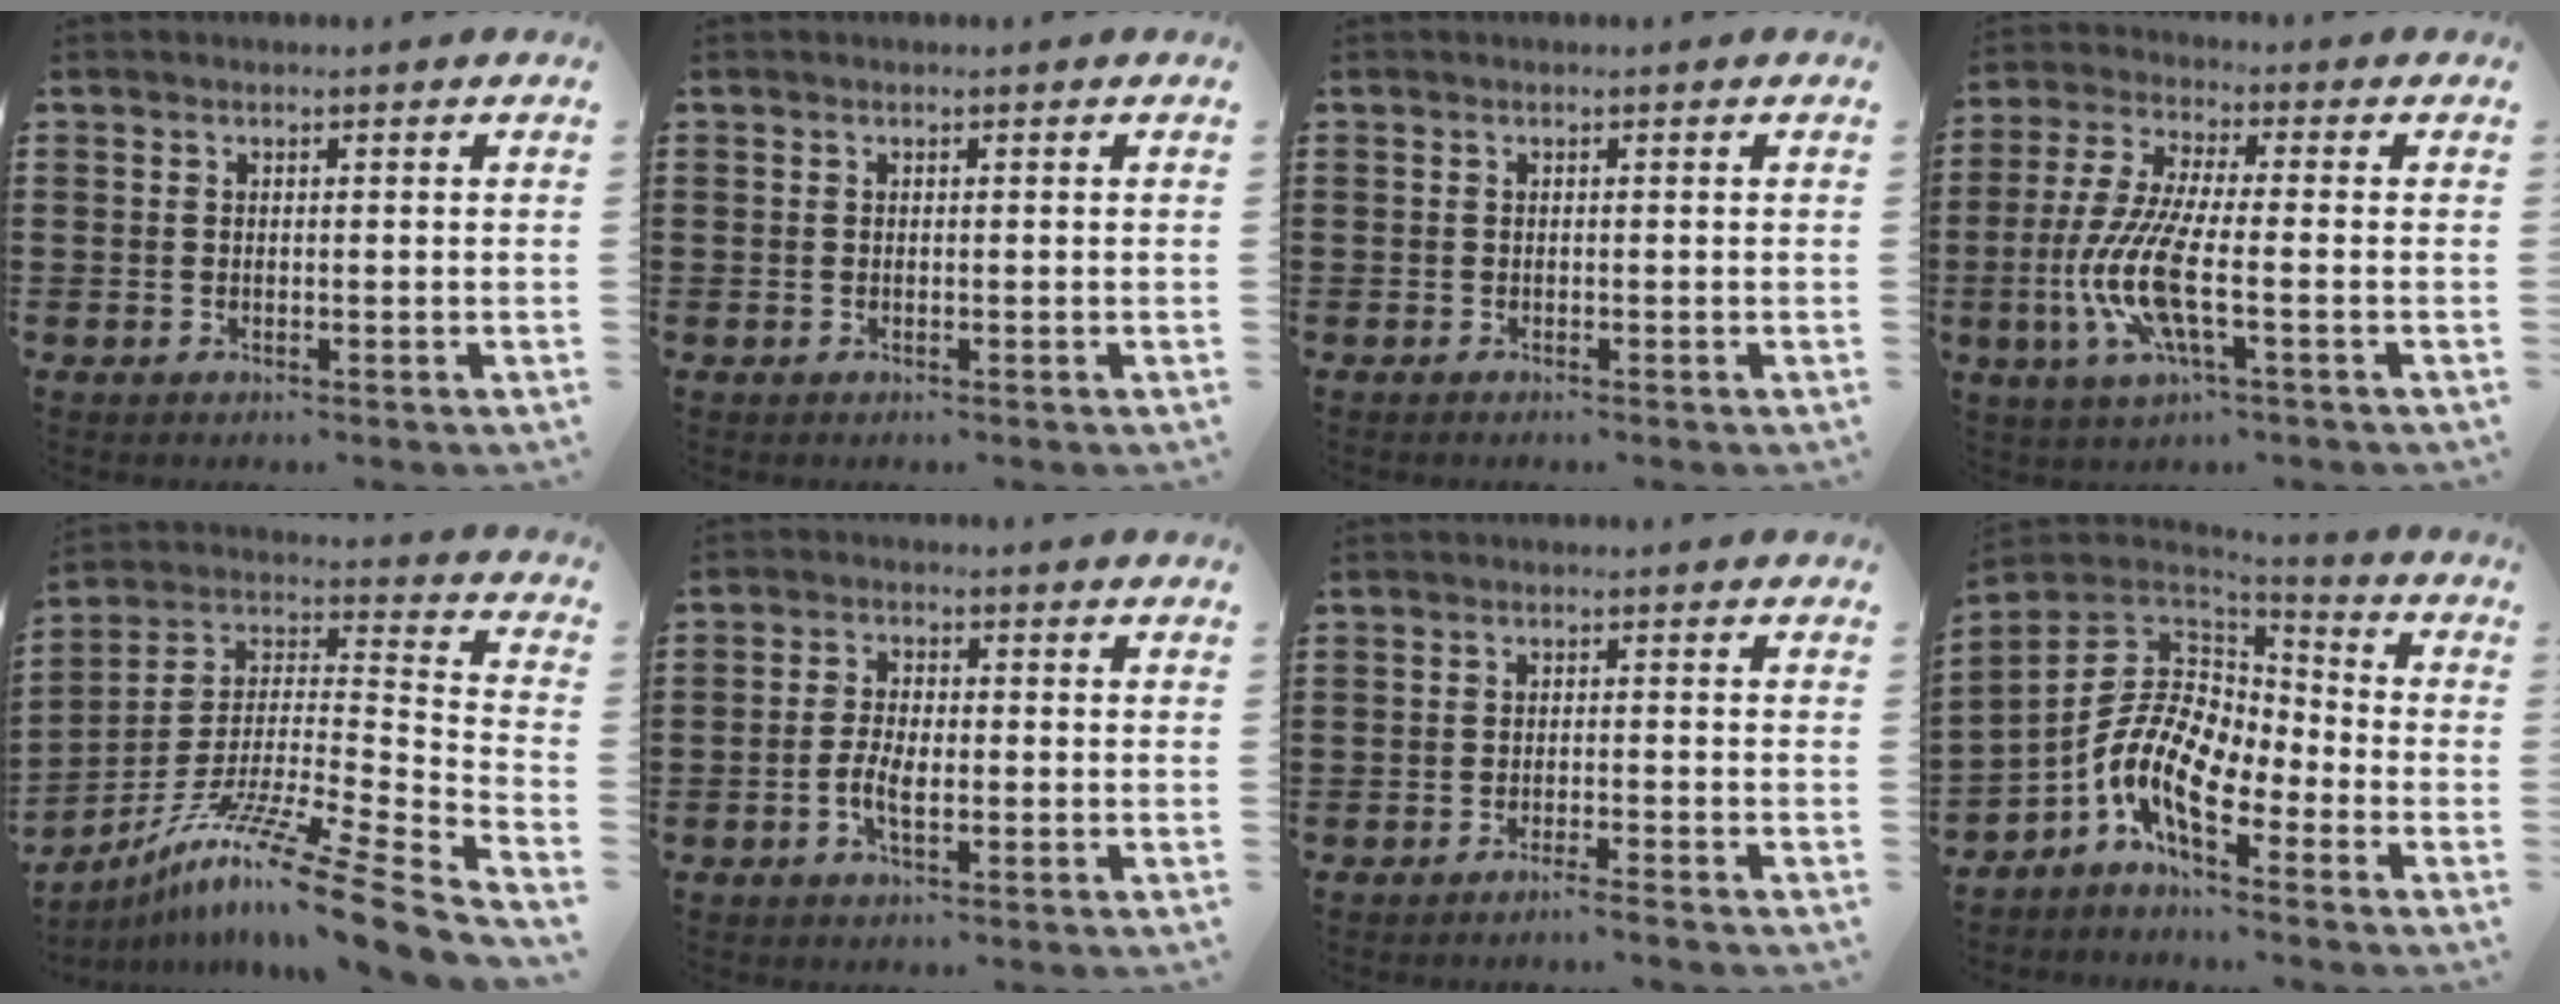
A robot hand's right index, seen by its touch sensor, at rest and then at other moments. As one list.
[{"total": 0.0}, {"total": 0.0}, {"total": 11.0, "force": [-3.1, 2.9, 10.1], "torque": [-0.237, -0.024, -0.064]}, {"total": 13.7, "force": [-10.7, -0.4, 8.6], "torque": [-0.144, 0.011, -0.197]}, {"total": 4.2, "force": [-1.4, 1.9, 3.5], "torque": [-0.082, 0.000, -0.031]}, {"total": 1.8, "force": [-1.6, -0.4, 0.7], "torque": [-0.012, 0.001, -0.031]}, {"total": 11.9, "force": [-4.7, 6.6, 8.7], "torque": [-0.212, 0.002, -0.100]}]